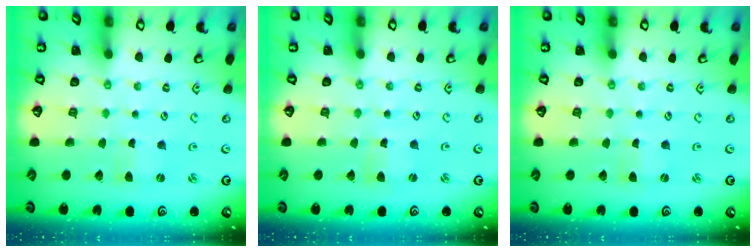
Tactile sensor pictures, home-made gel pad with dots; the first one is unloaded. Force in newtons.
{"total": 0.8, "press": 0.8, "slide": 0.1}
{"total": 0.0}